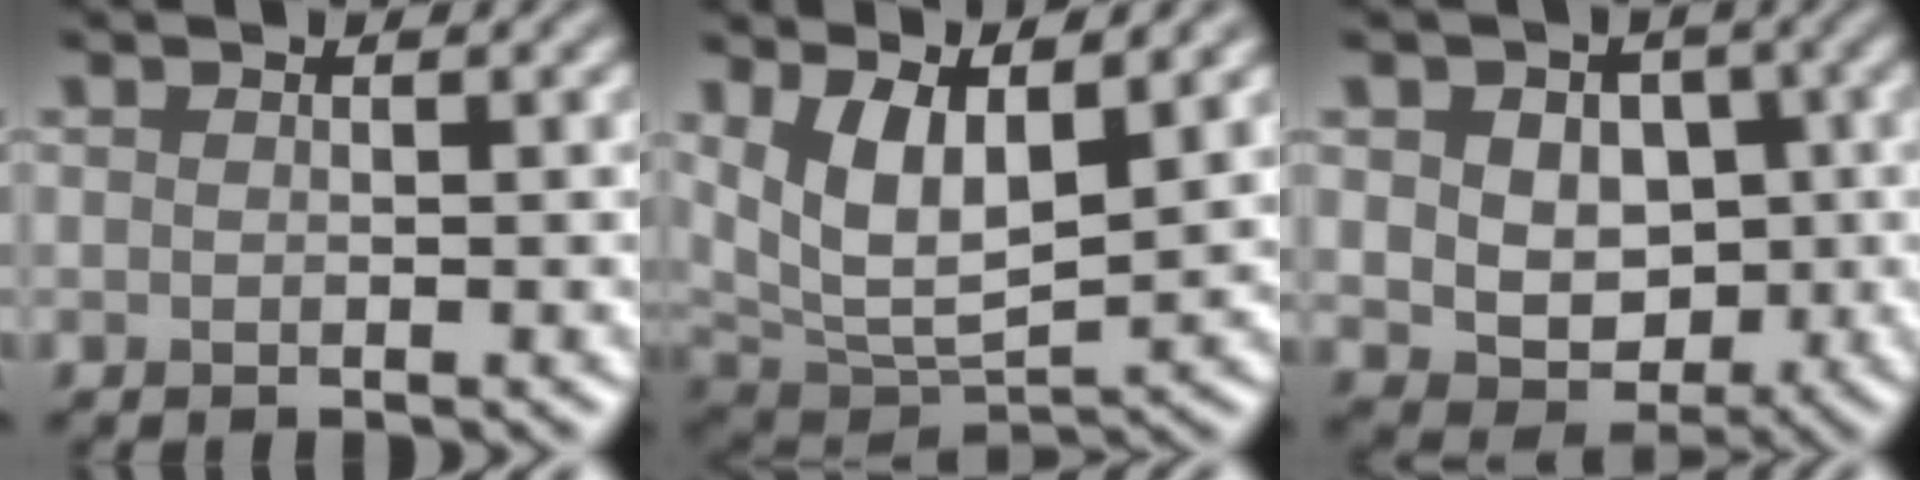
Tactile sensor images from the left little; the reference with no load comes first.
{"total": 7.2, "force": [3.1, 2.9, 5.8], "torque": [-0.120, -0.011, 0.062]}
{"total": 7.5, "force": [0.8, 6.0, 4.5], "torque": [-0.058, 0.011, 0.006]}